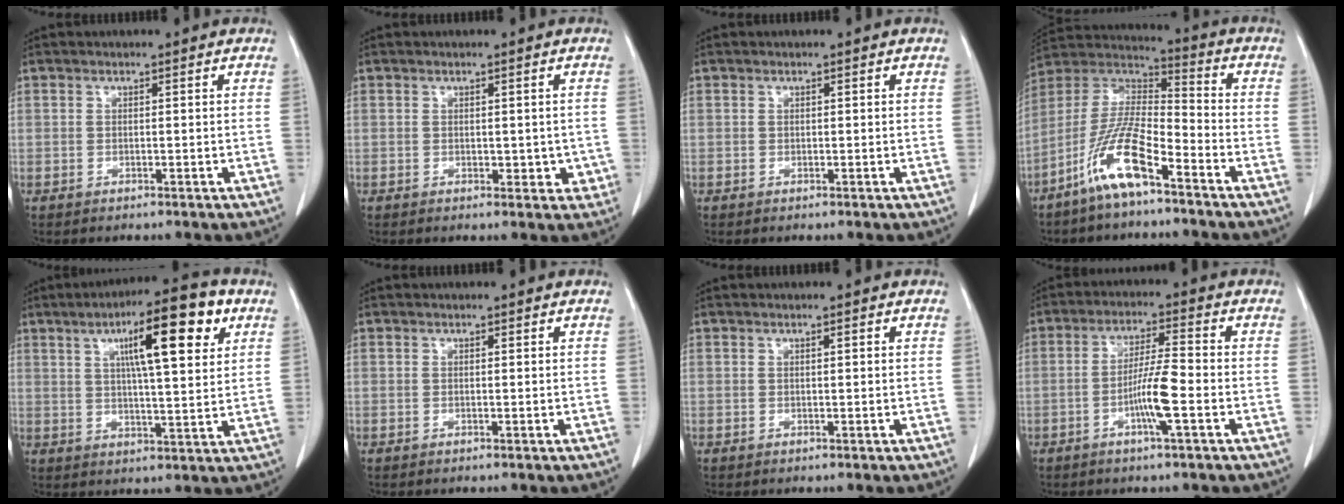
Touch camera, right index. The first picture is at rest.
{"total": 2.9, "force": [-0.2, 1.9, 2.2], "torque": [-0.016, 0.002, 0.002]}
{"total": 0.0}
{"total": 12.2, "force": [-7.2, 2.3, 9.6], "torque": [-0.199, -0.002, -0.143]}
{"total": 14.0, "force": [6.0, 2.1, 12.5], "torque": [-0.195, 0.014, 0.087]}
{"total": 0.0}
{"total": 0.5, "force": [0.3, 0.0, 0.5], "torque": [-0.008, 0.001, 0.004]}
{"total": 6.7, "force": [-2.2, -0.1, 6.3], "torque": [-0.124, -0.001, -0.043]}